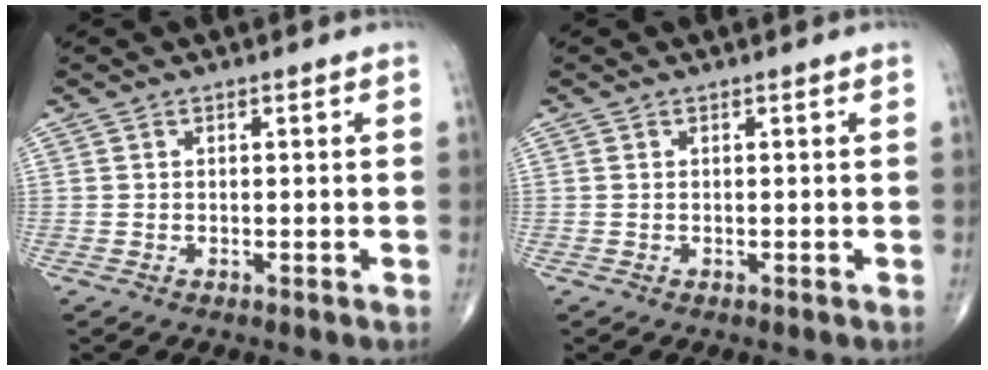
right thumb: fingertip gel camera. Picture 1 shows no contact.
{"total": 0.0}